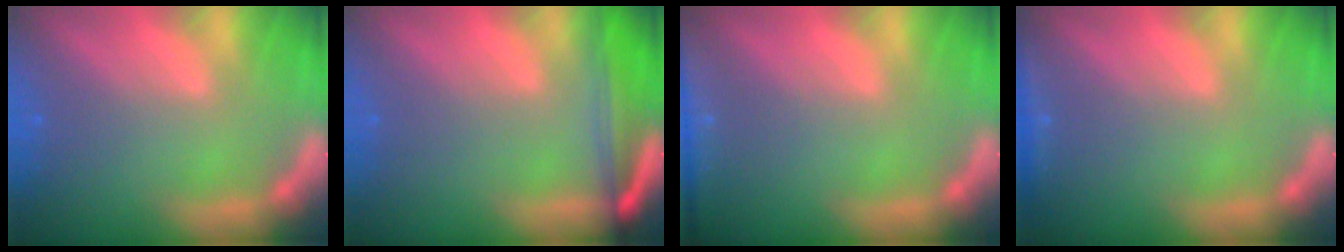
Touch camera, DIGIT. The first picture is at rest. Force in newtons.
{"total": 6.5}
{"total": 5.5}
{"total": 1.4}